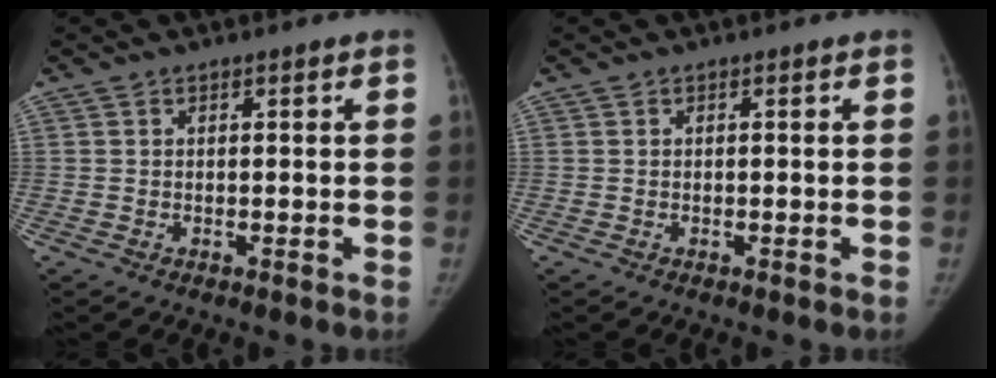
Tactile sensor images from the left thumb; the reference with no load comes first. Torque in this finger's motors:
{"motor_torque": [0.00, 0.00, 0.22, -0.22, 0.00]}